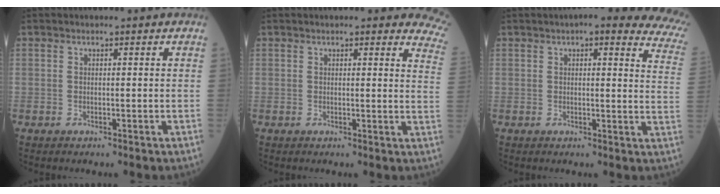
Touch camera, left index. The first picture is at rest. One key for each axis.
{"total": 10.8, "fx": 9.6, "fy": 2.5, "fz": 4.2, "tx": -0.011, "ty": -0.024, "tz": 0.071}
{"total": 16.3, "fx": 13.2, "fy": 3.4, "fz": 8.9, "tx": -0.085, "ty": -0.016, "tz": 0.120}